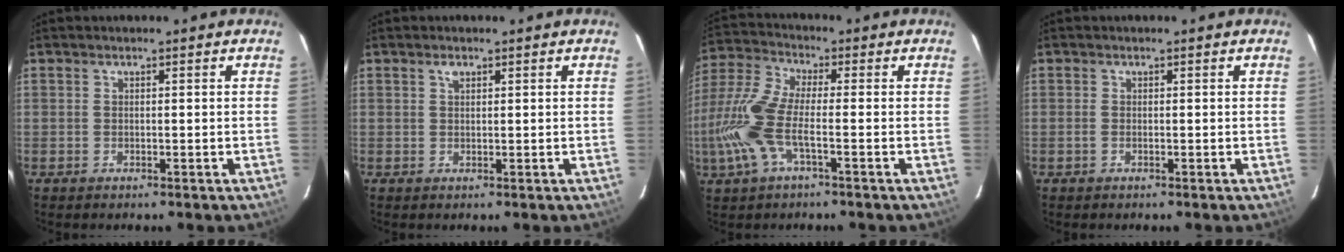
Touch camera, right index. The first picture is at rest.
{"total": 1.0, "force": [0.6, 0.6, 0.6], "torque": [-0.011, 0.004, 0.011]}
{"total": 12.1, "force": [-3.3, 3.7, 11.0], "torque": [-0.254, -0.002, -0.071]}
{"total": 0.7, "force": [-0.2, 0.2, 0.7], "torque": [-0.016, 0.000, -0.005]}